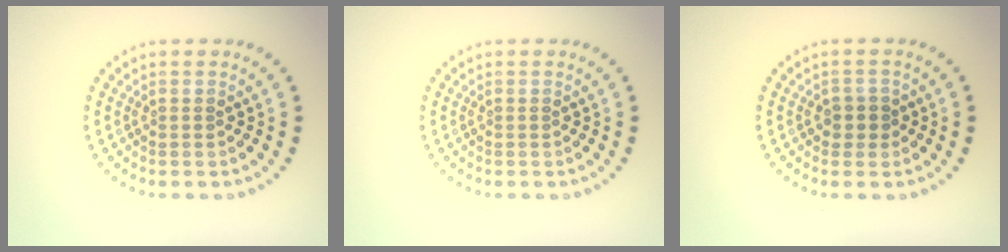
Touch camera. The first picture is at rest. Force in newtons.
{"total": 0.0}
{"total": 1.7, "press": 1.5, "slide": 0.7}